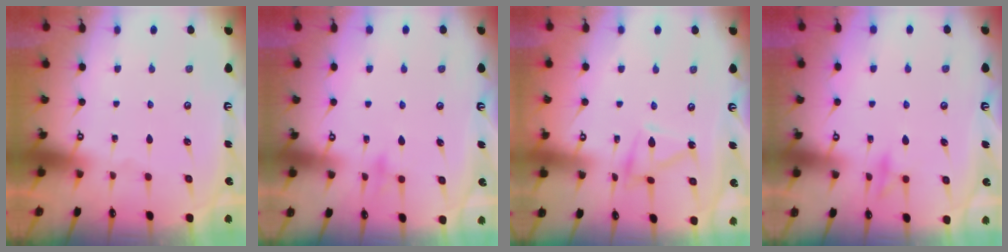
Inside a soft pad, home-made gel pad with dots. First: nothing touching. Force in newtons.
{"total": 7.7, "press": 7.7, "slide": 0.5}
{"total": 8.1, "press": 8.1, "slide": 0.3}
{"total": 9.5, "press": 9.5, "slide": 0.9}